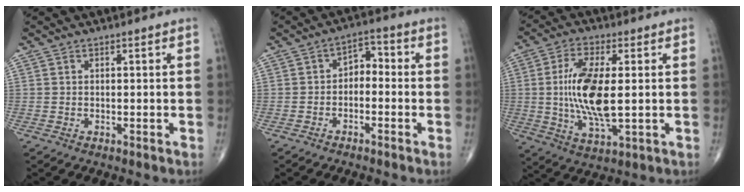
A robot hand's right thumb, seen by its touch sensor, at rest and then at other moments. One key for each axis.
{"total": 4.3, "fx": -1.0, "fy": 2.9, "fz": 3.0, "tx": -0.031, "ty": 0.031, "tz": -0.028}
{"total": 13.5, "fx": 0.4, "fy": 5.1, "fz": 12.5, "tx": -0.253, "ty": -0.013, "tz": 0.011}